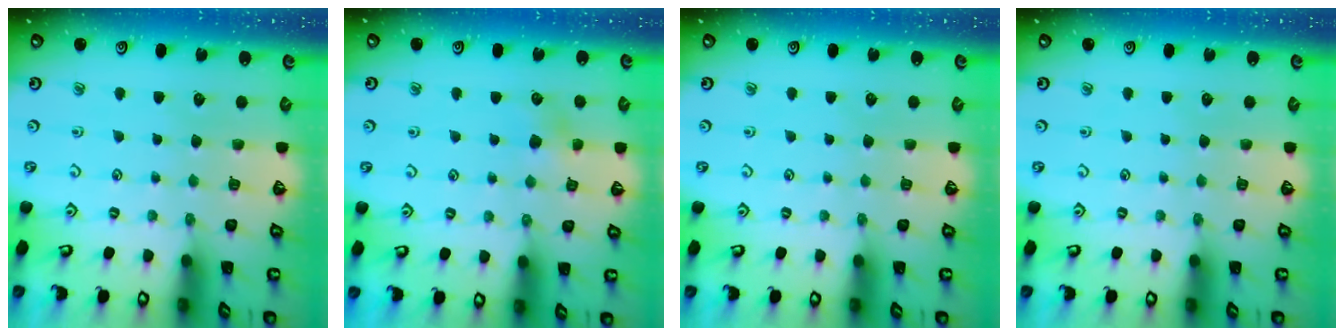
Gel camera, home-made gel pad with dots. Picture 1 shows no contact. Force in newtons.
{"total": 4.6, "press": 4.5, "slide": 0.9}
{"total": 0.0}
{"total": 0.0}